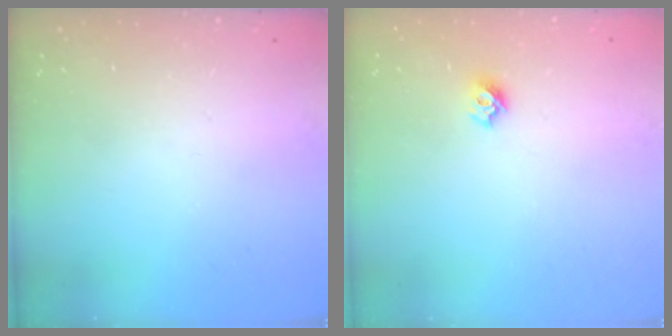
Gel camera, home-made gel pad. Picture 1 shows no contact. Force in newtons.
{"total": 5.7, "press": 5.7, "slide": 0.5}